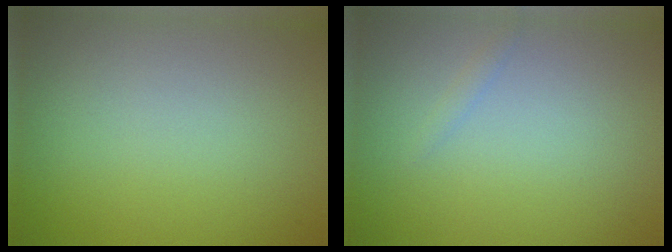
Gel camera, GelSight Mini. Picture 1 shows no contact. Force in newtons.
{"total": 0.6, "press": 0.6, "slide": 0.1}